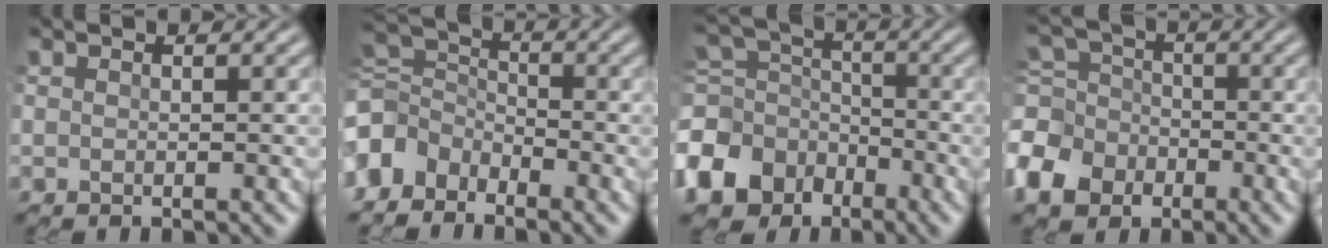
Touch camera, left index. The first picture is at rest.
{"total": 4.8, "force": [-3.3, 3.3, 1.2], "torque": [-0.026, 0.006, -0.089]}
{"total": 10.8, "force": [-5.7, 8.3, 3.9], "torque": [-0.103, -0.030, -0.120]}
{"total": 7.3, "force": [-3.6, 5.6, 3.1], "torque": [-0.083, -0.005, -0.086]}